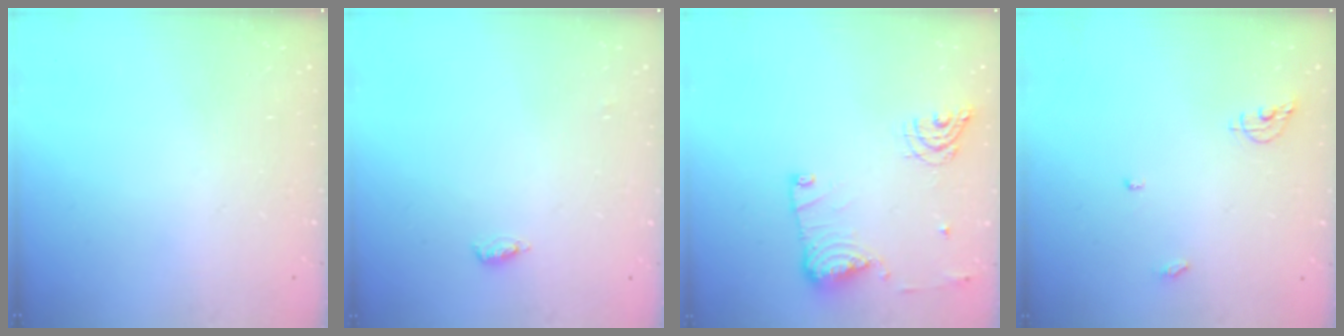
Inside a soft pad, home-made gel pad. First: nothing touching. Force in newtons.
{"total": 4.0, "press": 3.9, "slide": 1.1}
{"total": 13.4, "press": 13.4, "slide": 0.6}
{"total": 6.3, "press": 6.2, "slide": 0.6}